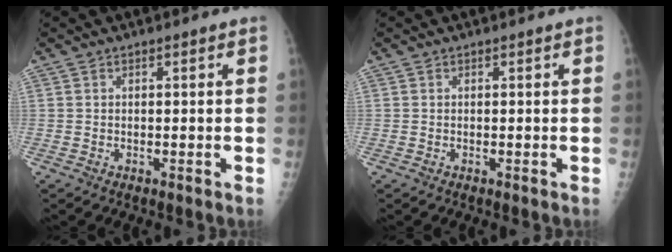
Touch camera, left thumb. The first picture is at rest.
{"total": 0.0}